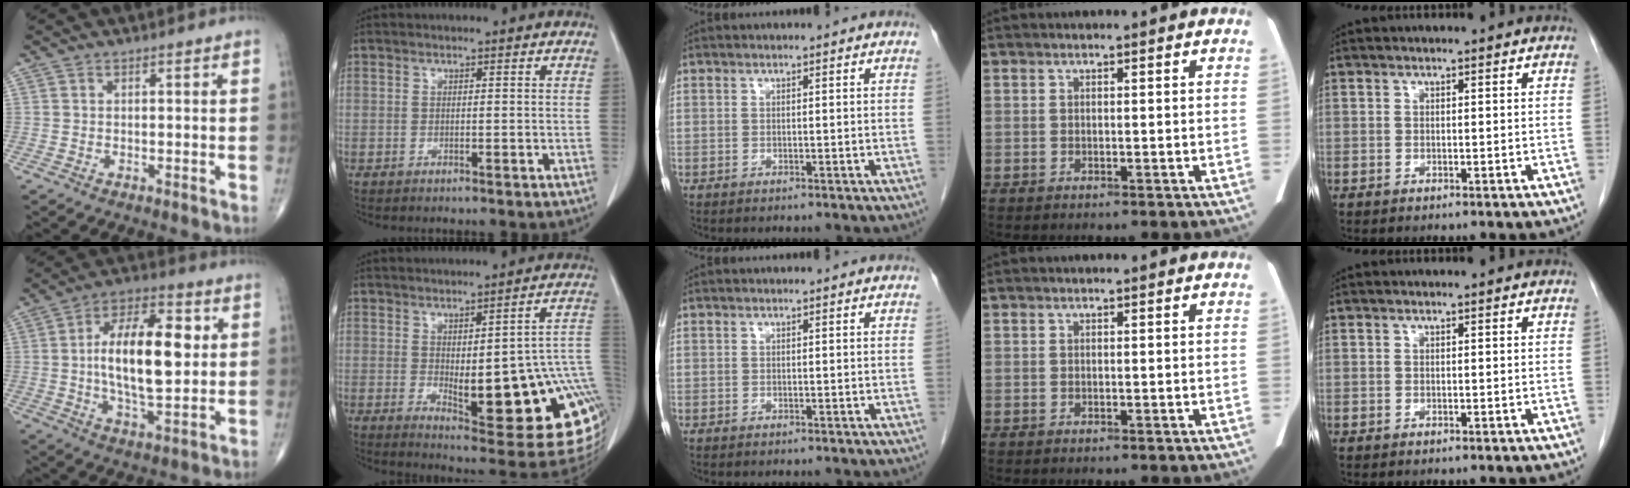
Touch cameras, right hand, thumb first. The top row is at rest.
{"thumb": {"total": 17.1, "force": [1.8, 7.6, 15.2], "torque": [-0.246, 0.005, 0.027]}, "index": {"total": 21.8, "force": [-2.4, 5.6, 21.0], "torque": [-0.179, 0.011, -0.005]}}